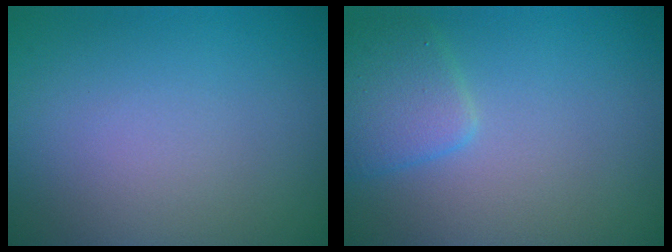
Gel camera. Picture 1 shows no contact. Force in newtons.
{"total": 2.8, "press": 2.8, "slide": 0.1}